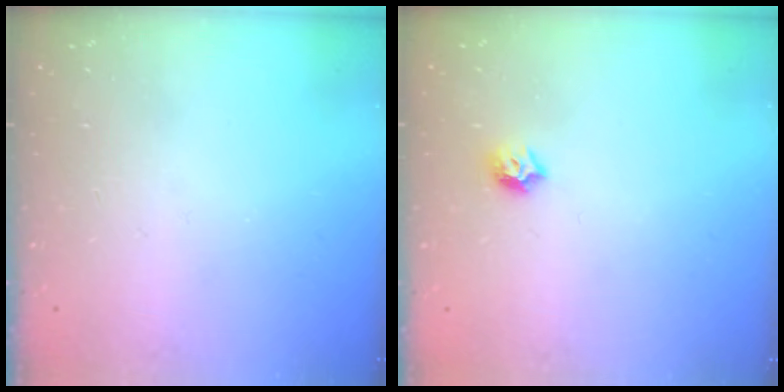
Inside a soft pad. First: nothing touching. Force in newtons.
{"total": 6.0, "press": 6.0, "slide": 0.8}